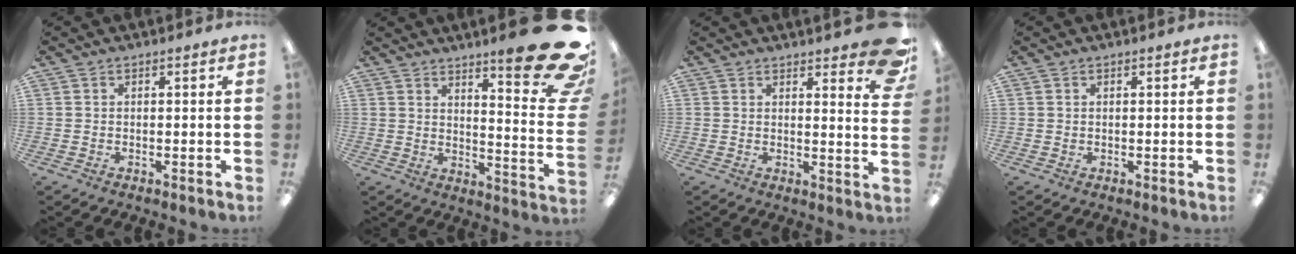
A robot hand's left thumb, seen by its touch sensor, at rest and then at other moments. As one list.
[{"total": 18.1, "force": [12.2, 3.1, 13.0], "torque": [-0.181, -0.098, 0.197]}, {"total": 8.5, "force": [5.8, 2.1, 5.8], "torque": [-0.068, -0.037, 0.097]}, {"total": 0.6, "force": [0.3, 0.4, 0.3], "torque": [-0.005, 0.005, 0.005]}]